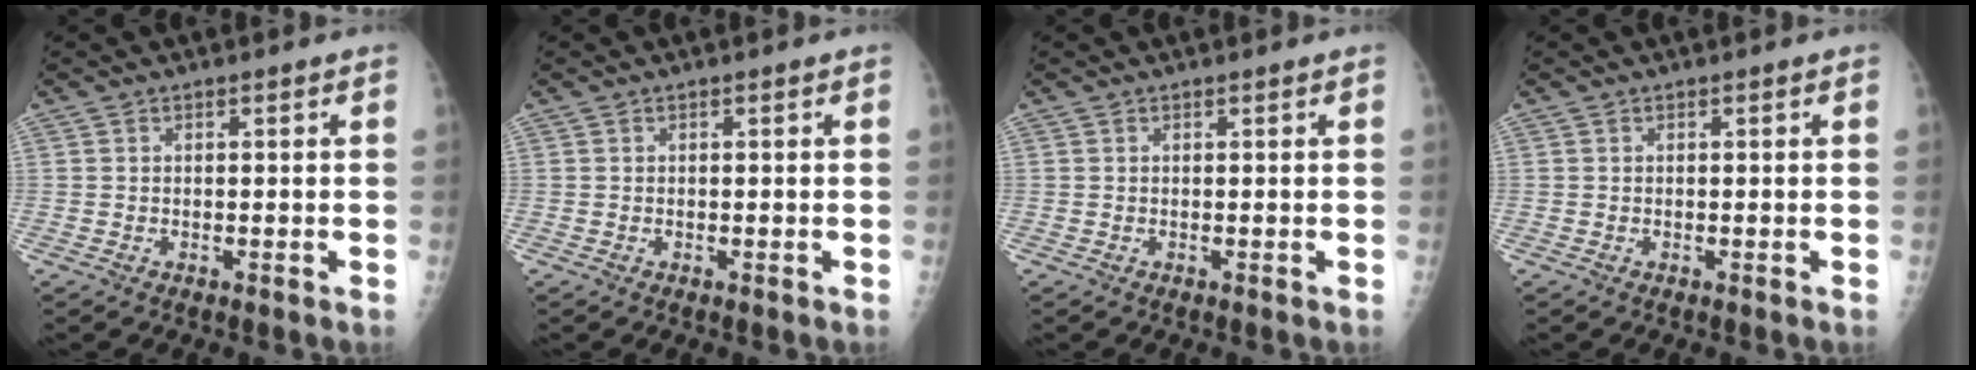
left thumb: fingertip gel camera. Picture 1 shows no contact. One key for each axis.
{"total": 0.0}
{"total": 0.0}
{"total": 0.0}